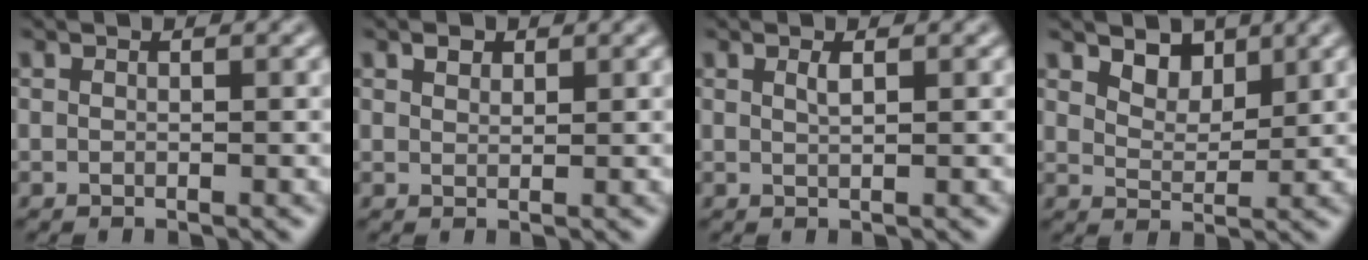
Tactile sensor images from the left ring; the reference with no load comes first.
{"total": 1.1, "force": [0.8, 0.6, 0.4], "torque": [-0.007, 0.002, 0.015]}
{"total": 0.9, "force": [0.5, 0.2, 0.7], "torque": [-0.012, 0.001, 0.009]}
{"total": 2.7, "force": [2.0, 1.4, 1.1], "torque": [-0.026, -0.013, 0.037]}